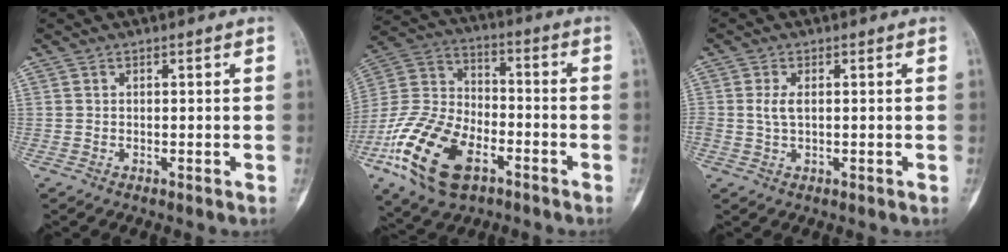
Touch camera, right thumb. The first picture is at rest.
{"total": 19.9, "force": [-9.2, 11.1, 13.7], "torque": [-0.266, 0.039, -0.174]}
{"total": 2.5, "force": [0.5, 1.2, 2.1], "torque": [-0.048, 0.001, 0.008]}